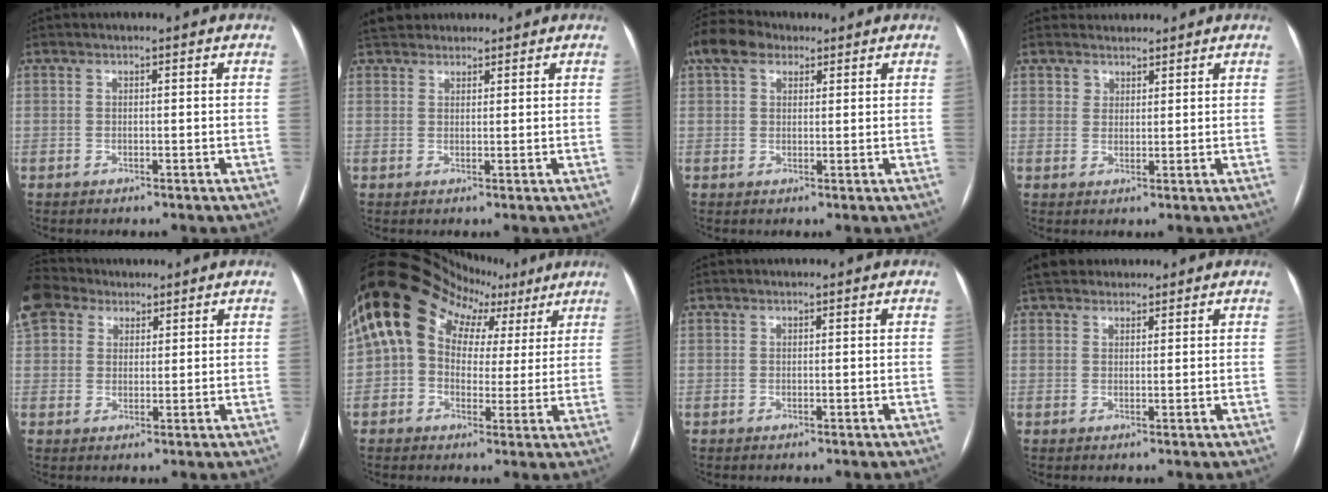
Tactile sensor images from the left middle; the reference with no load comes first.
{"total": 4.9, "force": [4.4, 2.0, 1.1], "torque": [-0.016, 0.030, 0.076]}
{"total": 6.5, "force": [4.0, 3.9, 3.2], "torque": [-0.073, 0.038, 0.077]}
{"total": 2.9, "force": [2.4, 1.6, -0.4], "torque": [0.015, 0.011, 0.035]}
{"total": 11.2, "force": [7.8, 7.1, 3.9], "torque": [-0.115, 0.047, 0.152]}
{"total": 17.7, "force": [7.8, 13.0, 9.2], "torque": [-0.171, 0.096, 0.124]}
{"total": 0.0}
{"total": 6.6, "force": [5.5, 3.0, 1.9], "torque": [-0.021, 0.035, 0.095]}